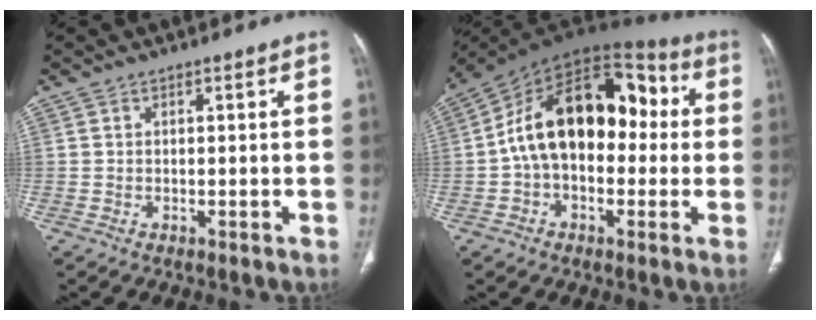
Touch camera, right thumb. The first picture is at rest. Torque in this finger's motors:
{"motor_torque": [2.38, 2.63, 1.92, -0.54, 0.45]}